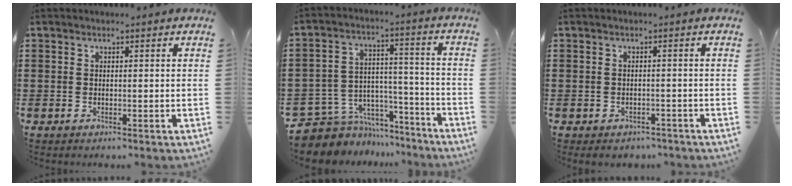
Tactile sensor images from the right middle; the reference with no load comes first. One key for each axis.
{"total": 6.6, "fx": -5.5, "fy": 3.6, "fz": 0.5, "tx": -0.026, "ty": 0.006, "tz": -0.107}
{"total": 1.0, "fx": -0.9, "fy": 0.5, "fz": 0.0, "tx": -0.004, "ty": -0.001, "tz": -0.020}